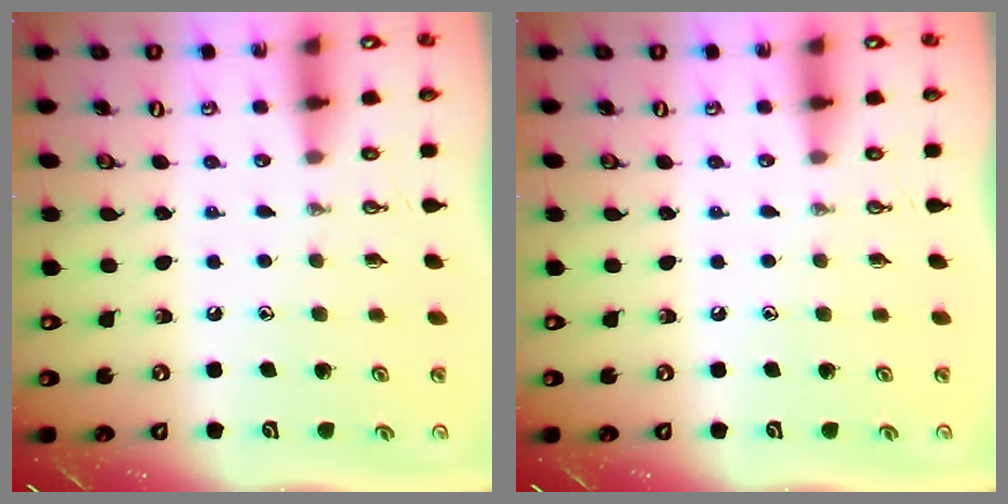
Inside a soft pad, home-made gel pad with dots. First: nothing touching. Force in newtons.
{"total": 0.0}